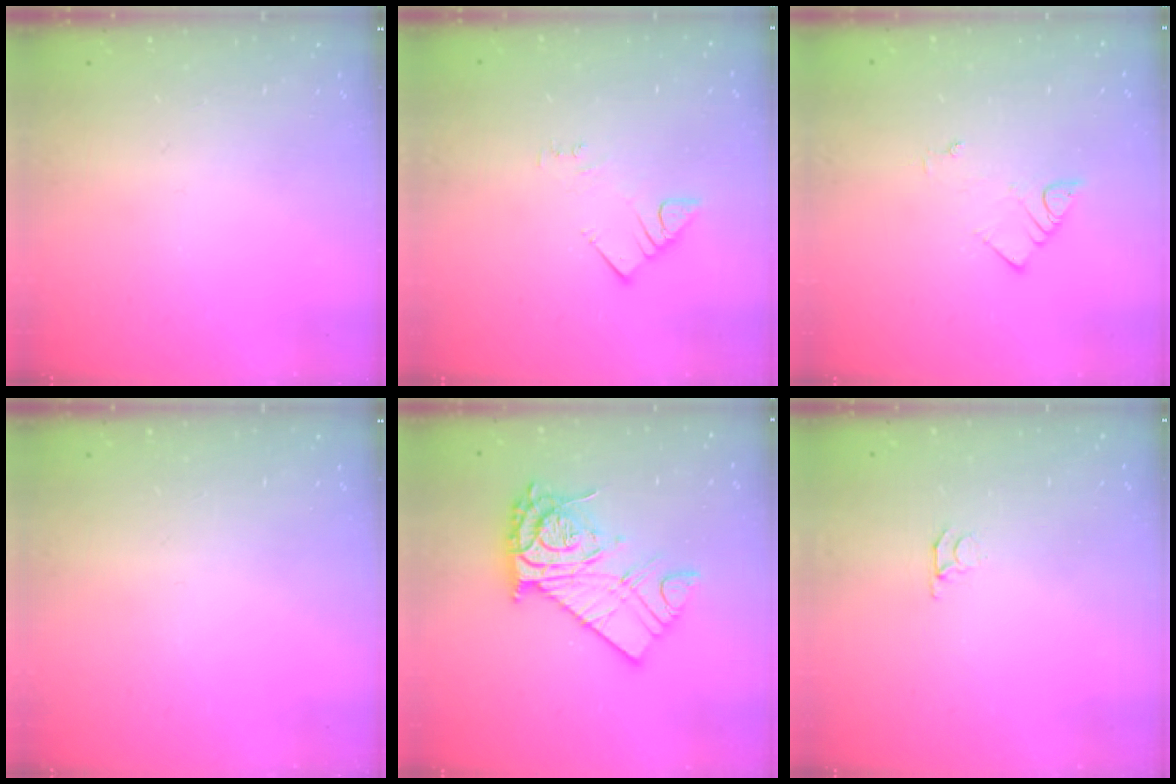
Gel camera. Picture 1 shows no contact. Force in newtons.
{"total": 3.0, "press": 3.0, "slide": 0.4}
{"total": 1.9, "press": 1.8, "slide": 0.4}
{"total": 0.0}
{"total": 12.4, "press": 12.3, "slide": 1.0}
{"total": 3.0, "press": 3.0, "slide": 0.3}